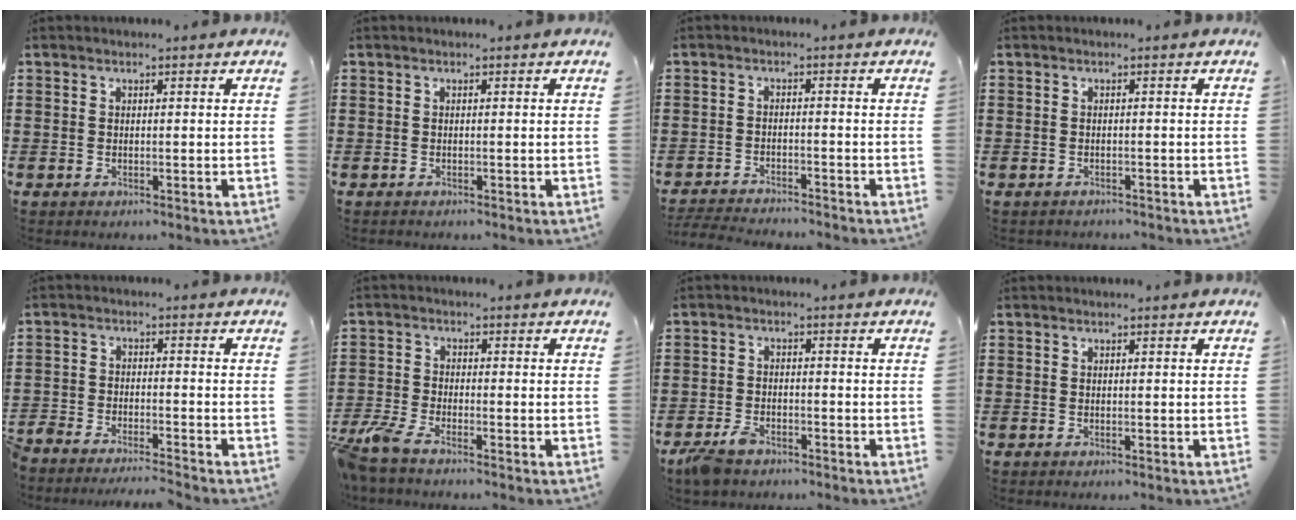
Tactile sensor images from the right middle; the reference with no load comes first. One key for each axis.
{"total": 0.0}
{"total": 3.2, "fx": -3.2, "fy": 0.1, "fz": 0.3, "tx": -0.015, "ty": -0.002, "tz": -0.070}
{"total": 0.8, "fx": -0.7, "fy": 0.2, "fz": -0.1, "tx": 0.000, "ty": 0.002, "tz": -0.017}
{"total": 4.0, "fx": -4.0, "fy": 0.0, "fz": 0.0, "tx": -0.011, "ty": -0.003, "tz": -0.089}
{"total": 4.0, "fx": -3.4, "fy": 0.7, "fz": 1.9, "tx": -0.068, "ty": -0.012, "tz": -0.077}
{"total": 3.5, "fx": -2.6, "fy": 1.6, "fz": 1.6, "tx": -0.050, "ty": -0.001, "tz": -0.057}
{"total": 0.0}